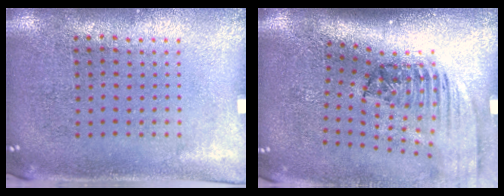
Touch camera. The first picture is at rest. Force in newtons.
{"total": 2.4, "press": 1.7, "slide": 1.7}